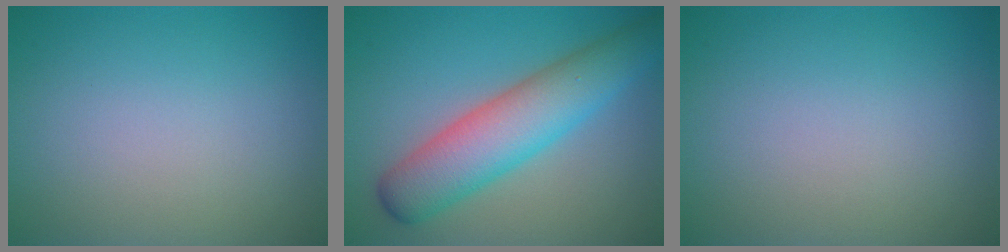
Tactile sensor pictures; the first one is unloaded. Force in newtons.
{"total": 7.0, "press": 7.0, "slide": 0.2}
{"total": 0.0}